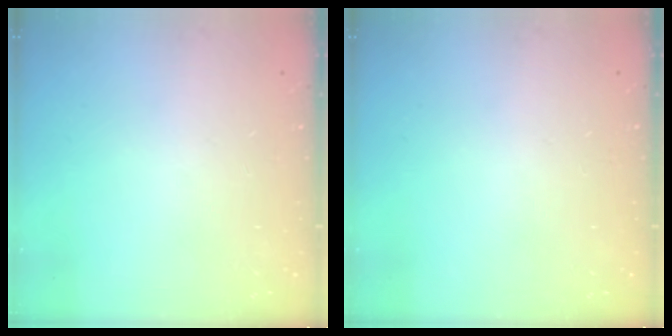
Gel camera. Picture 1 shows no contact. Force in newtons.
{"total": 0.0}